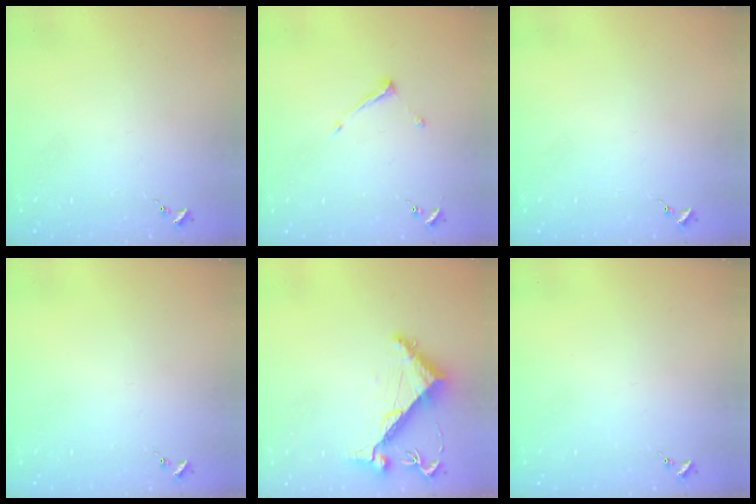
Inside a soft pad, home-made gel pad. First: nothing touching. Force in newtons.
{"total": 6.7, "press": 6.7, "slide": 0.3}
{"total": 0.0}
{"total": 0.0}
{"total": 6.7, "press": 6.6, "slide": 0.7}
{"total": 0.0}